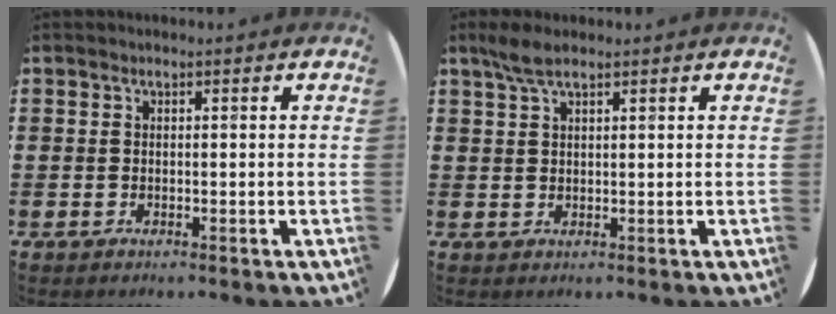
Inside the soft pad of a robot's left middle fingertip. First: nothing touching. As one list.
[{"total": 3.0, "force": [2.2, 0.7, 1.9], "torque": [-0.041, 0.005, 0.039]}]